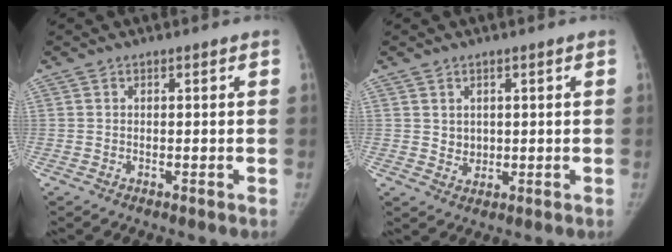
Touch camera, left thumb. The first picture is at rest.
{"total": 2.4, "force": [0.8, 2.0, 1.0], "torque": [-0.008, -0.009, 0.022]}